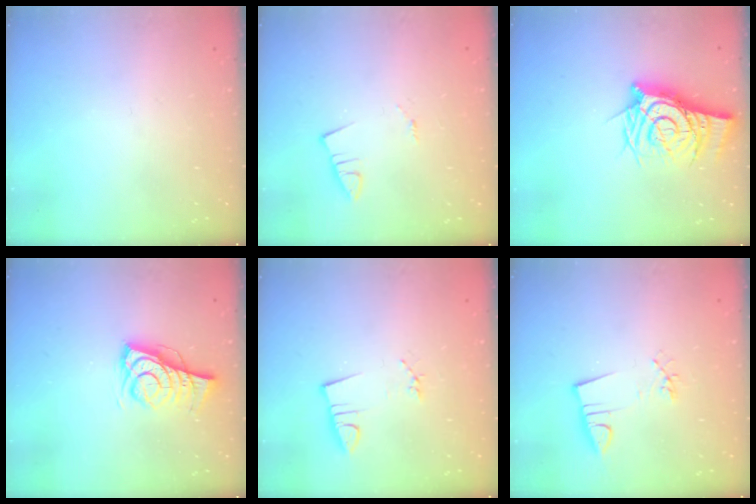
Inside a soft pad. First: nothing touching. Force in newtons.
{"total": 1.0, "press": 1.0, "slide": 0.1}
{"total": 10.8, "press": 10.8, "slide": 1.1}
{"total": 9.0, "press": 8.7, "slide": 2.4}
{"total": 2.9, "press": 1.4, "slide": 2.5}
{"total": 3.7, "press": 2.2, "slide": 3.0}